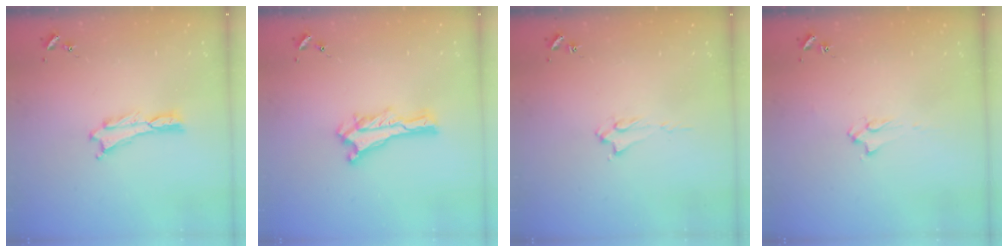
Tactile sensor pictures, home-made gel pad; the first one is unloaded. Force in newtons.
{"total": 0.0}
{"total": 1.9, "press": 1.8, "slide": 0.4}
{"total": 2.0, "press": 2.0, "slide": 0.3}